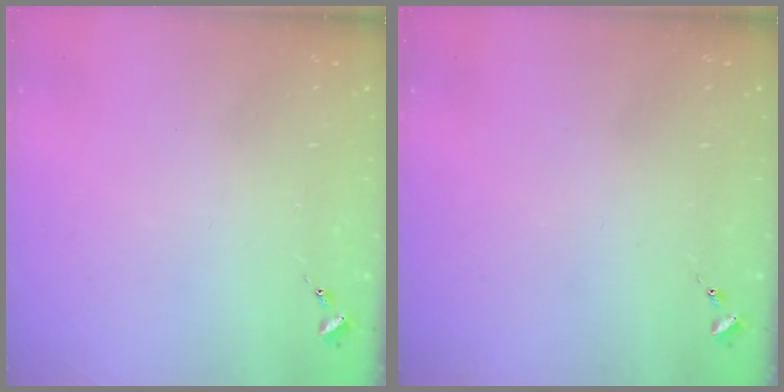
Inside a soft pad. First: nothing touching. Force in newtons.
{"total": 0.0}